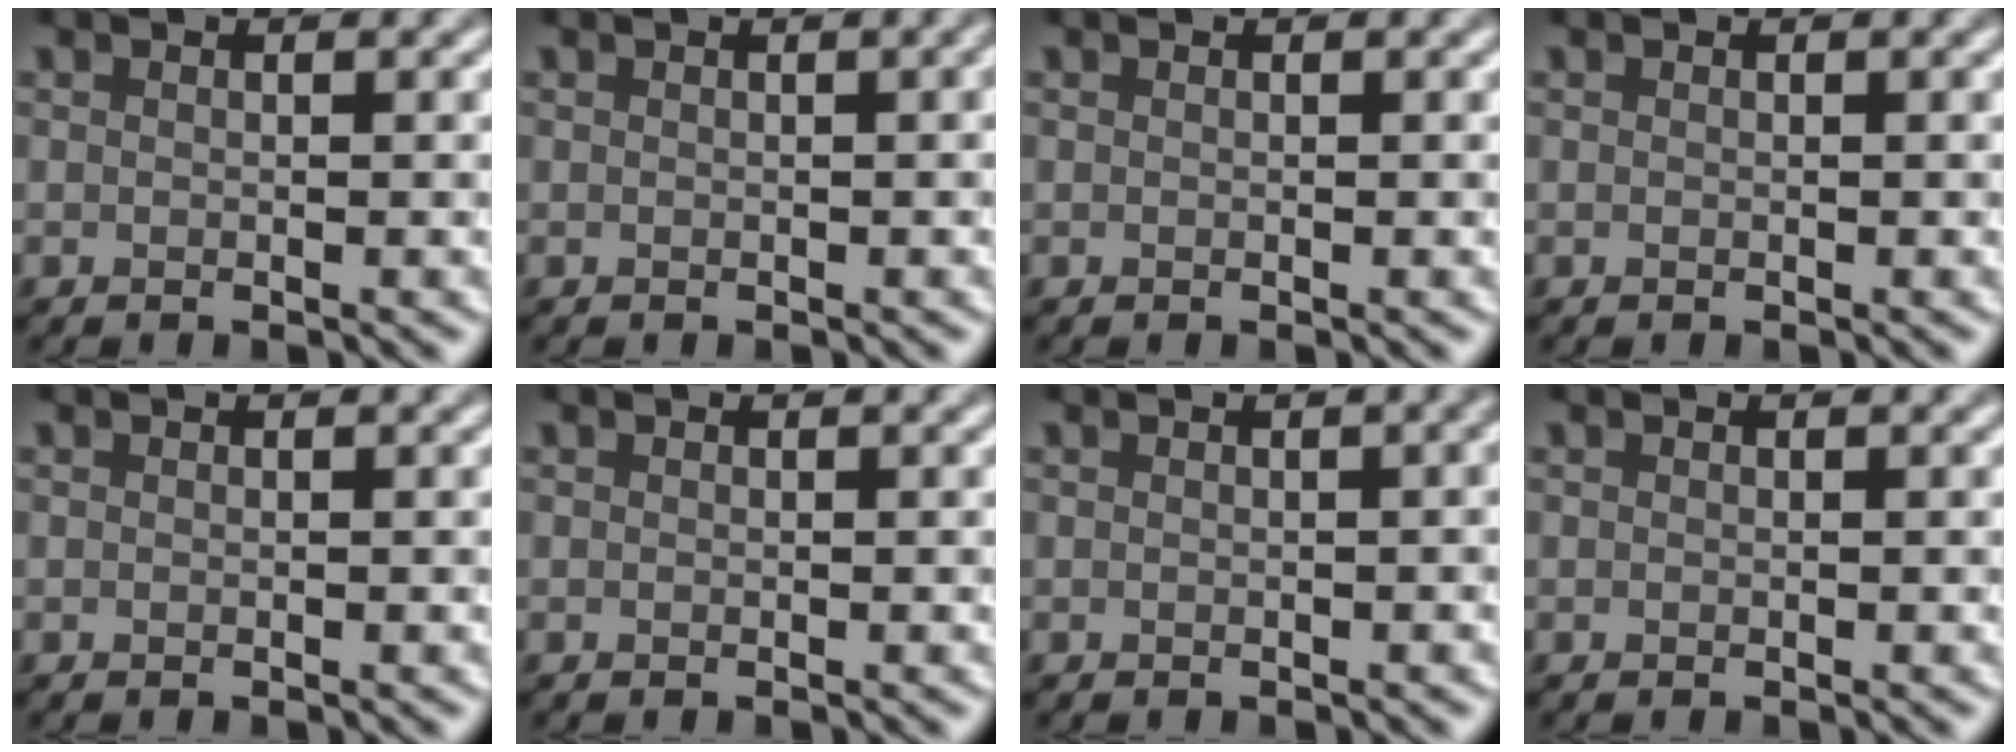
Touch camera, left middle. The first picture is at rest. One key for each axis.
{"total": 1.3, "fx": 0.2, "fy": 0.4, "fz": 1.2, "tx": -0.008, "ty": 0.009, "tz": 0.002}
{"total": 0.0}
{"total": 0.0}
{"total": 0.0}
{"total": 0.0}
{"total": 1.7, "fx": 0.2, "fy": 0.6, "fz": 1.6, "tx": -0.010, "ty": 0.007, "tz": 0.004}
{"total": 0.0}